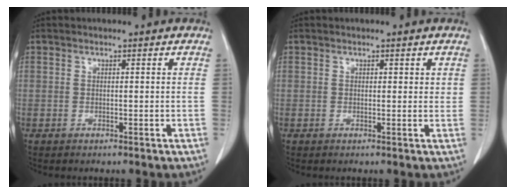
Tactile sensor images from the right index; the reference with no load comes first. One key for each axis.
{"total": 1.1, "fx": 0.6, "fy": 0.7, "fz": 0.6, "tx": -0.001, "ty": -0.001, "tz": 0.005}